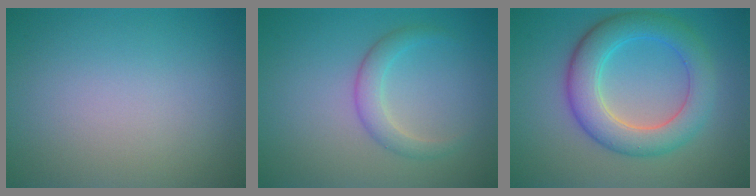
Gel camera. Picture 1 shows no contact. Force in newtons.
{"total": 2.3, "press": 2.3, "slide": 0.1}
{"total": 6.2, "press": 6.2, "slide": 0.1}